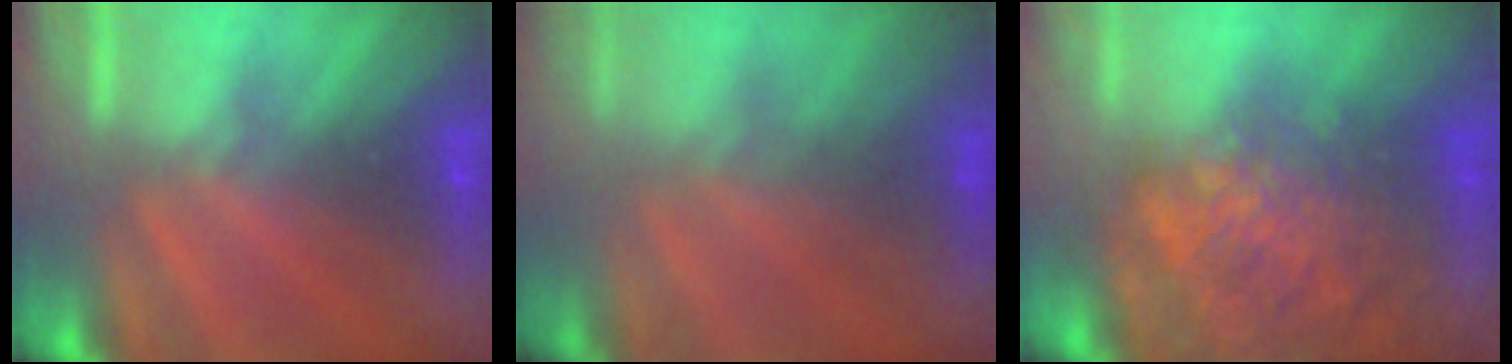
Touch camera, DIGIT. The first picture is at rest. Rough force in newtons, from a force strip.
{"total": 7.7}
{"total": 8.9}